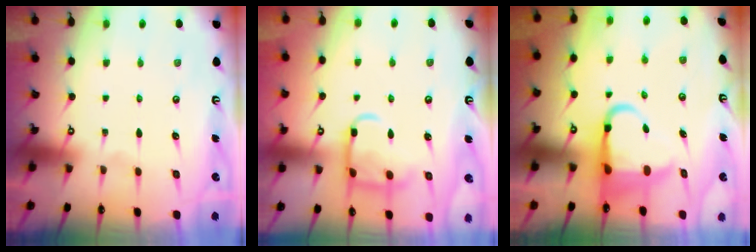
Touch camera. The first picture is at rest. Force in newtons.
{"total": 12.9, "press": 12.9, "slide": 1.2}
{"total": 8.2, "press": 8.0, "slide": 1.8}